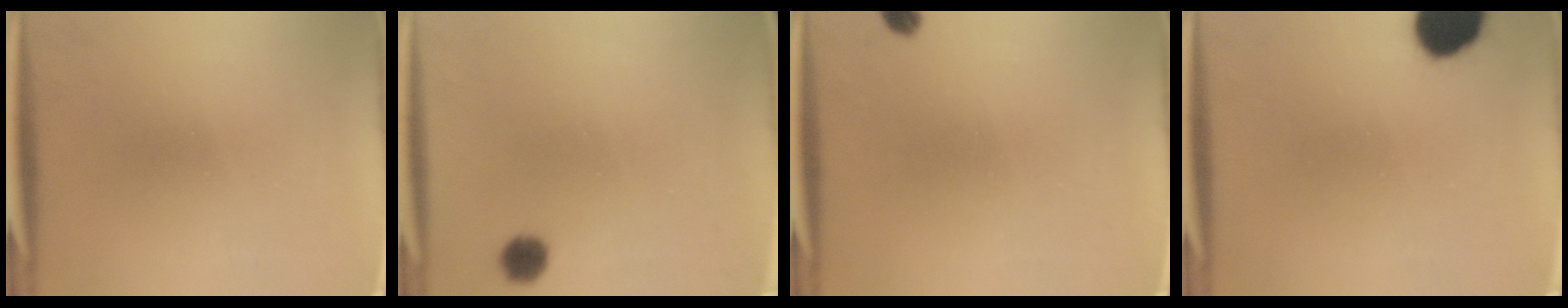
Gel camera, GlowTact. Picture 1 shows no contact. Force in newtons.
{"total": 3.4}
{"total": 1.5}
{"total": 10.9}